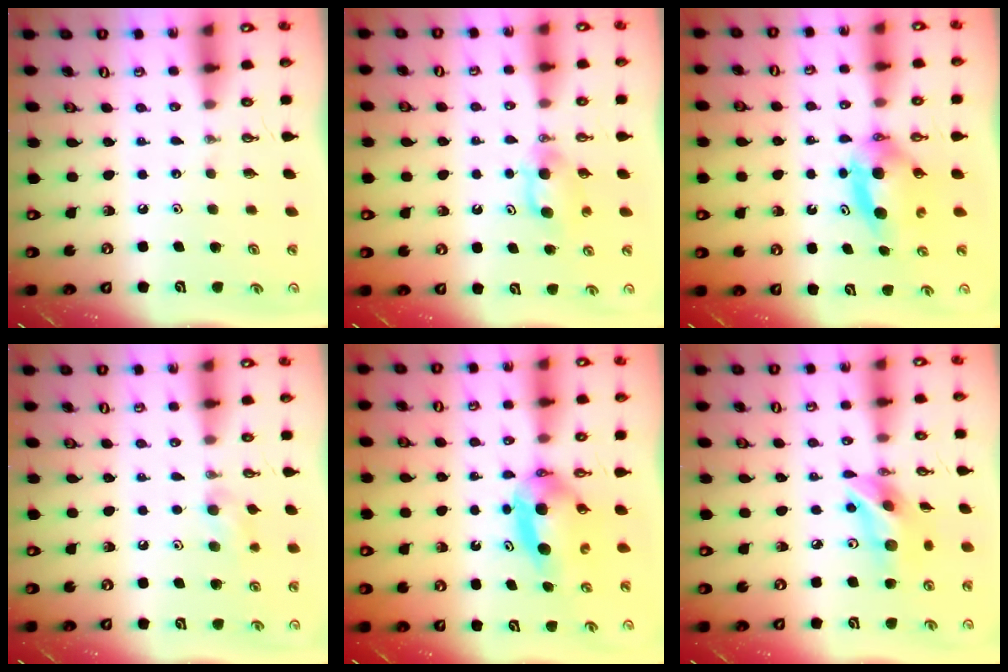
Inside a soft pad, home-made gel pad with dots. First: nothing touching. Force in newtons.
{"total": 5.2, "press": 5.1, "slide": 0.9}
{"total": 6.6, "press": 6.0, "slide": 2.8}
{"total": 8.4, "press": 7.7, "slide": 3.3}
{"total": 5.8, "press": 5.5, "slide": 2.1}
{"total": 14.6, "press": 14.2, "slide": 3.4}